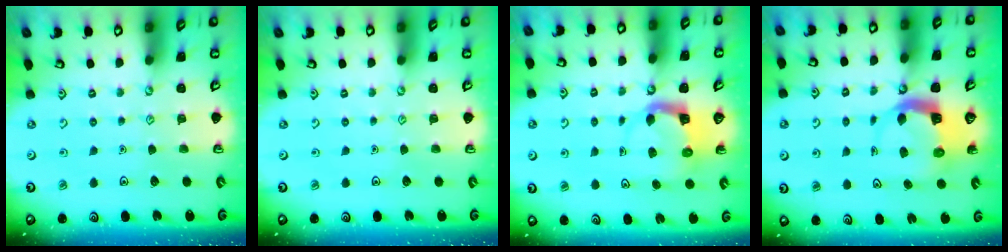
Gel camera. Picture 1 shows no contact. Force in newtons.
{"total": 0.0}
{"total": 3.8, "press": 3.8, "slide": 0.6}
{"total": 5.2, "press": 5.1, "slide": 0.6}